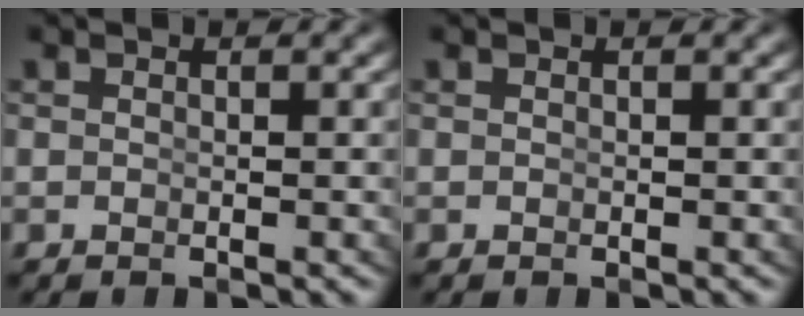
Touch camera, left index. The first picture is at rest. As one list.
[{"total": 0.0}]